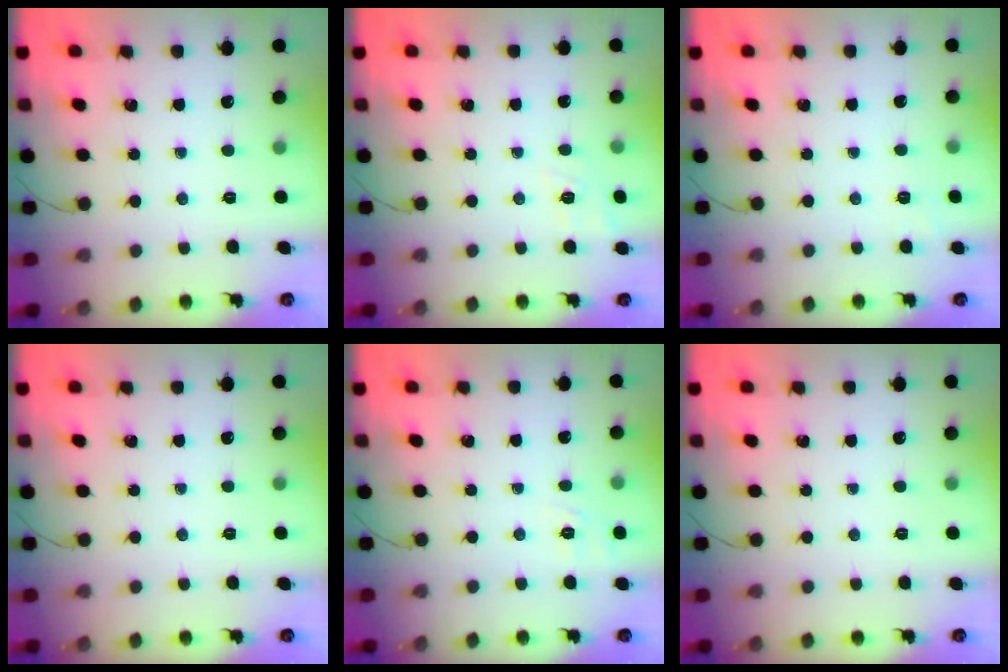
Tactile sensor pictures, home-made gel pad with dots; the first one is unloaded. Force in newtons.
{"total": 9.4, "press": 9.1, "slide": 2.4}
{"total": 1.6, "press": 0.2, "slide": 1.6}
{"total": 0.0}
{"total": 2.0, "press": 0.9, "slide": 1.8}
{"total": 0.0}